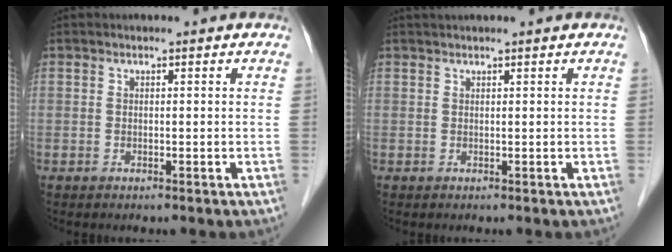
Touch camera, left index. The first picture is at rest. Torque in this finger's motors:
{"motor_torque": [0.04, -0.70, 0.26, 0.09]}